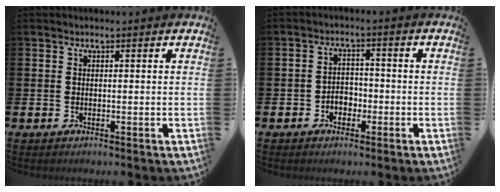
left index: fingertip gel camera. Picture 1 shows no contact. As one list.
[{"total": 2.8, "force": [-1.8, 2.0, 0.8], "torque": [-0.015, 0.006, -0.043]}]